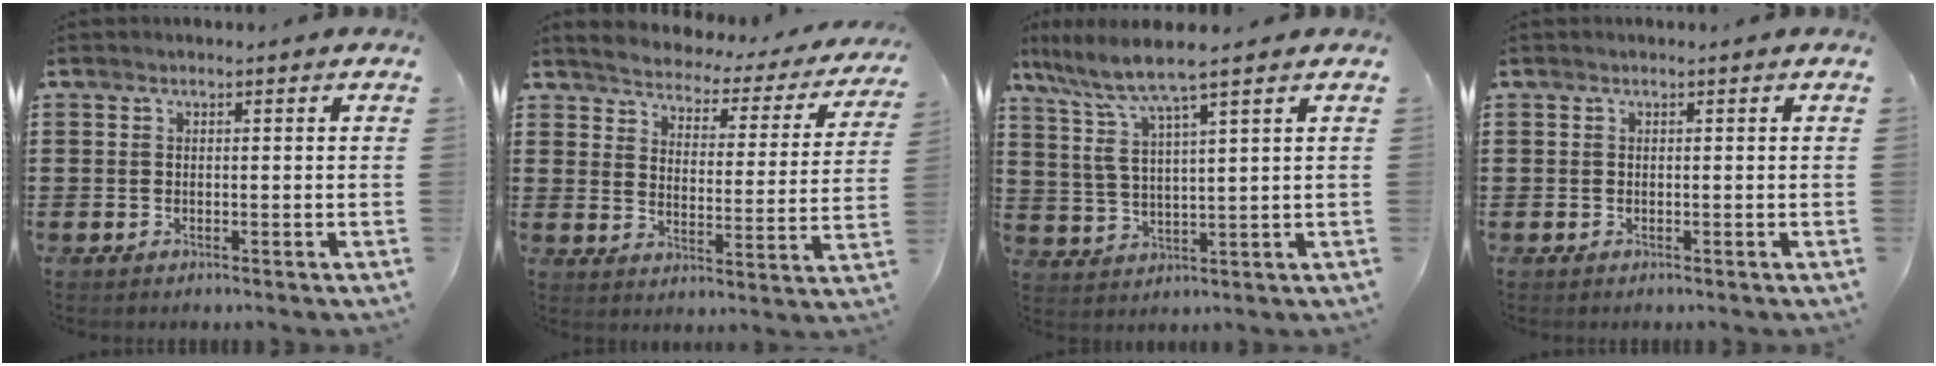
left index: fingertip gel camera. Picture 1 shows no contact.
{"total": 2.6, "force": [2.6, 0.2, 0.0], "torque": [-0.021, -0.027, 0.033]}
{"total": 6.9, "force": [4.9, 0.1, 4.9], "torque": [-0.119, -0.028, 0.078]}
{"total": 0.0}